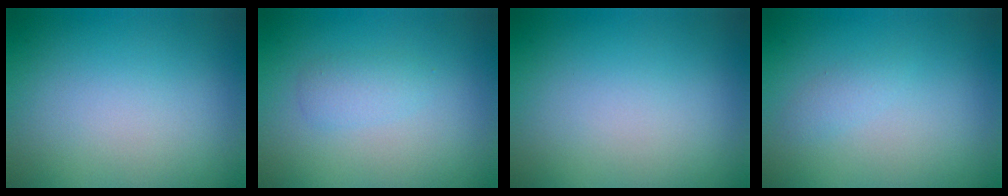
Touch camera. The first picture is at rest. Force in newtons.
{"total": 1.4, "press": 1.4, "slide": 0.0}
{"total": 0.0}
{"total": 0.8, "press": 0.8, "slide": 0.0}